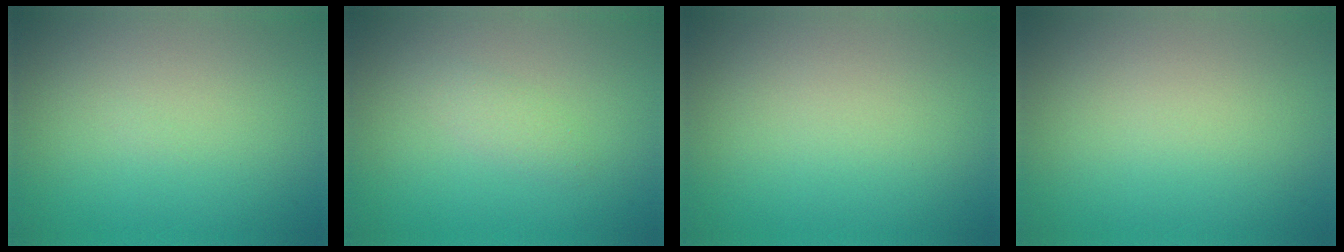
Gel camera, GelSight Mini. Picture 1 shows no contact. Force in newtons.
{"total": 1.2, "press": 1.2, "slide": 0.0}
{"total": 0.0}
{"total": 0.0}